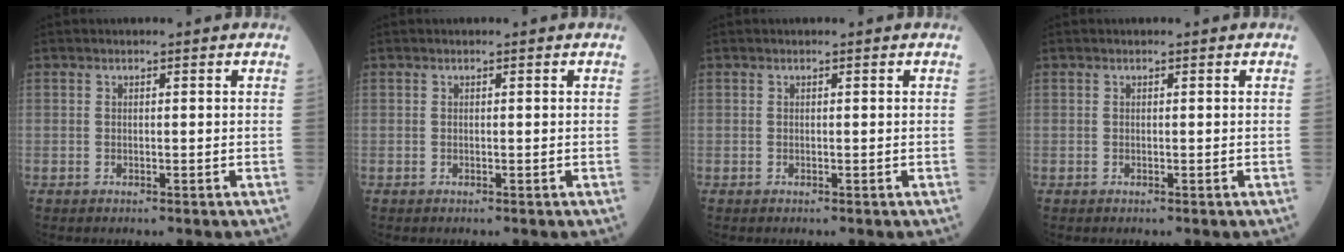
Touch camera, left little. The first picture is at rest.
{"total": 0.0}
{"total": 0.0}
{"total": 0.0}